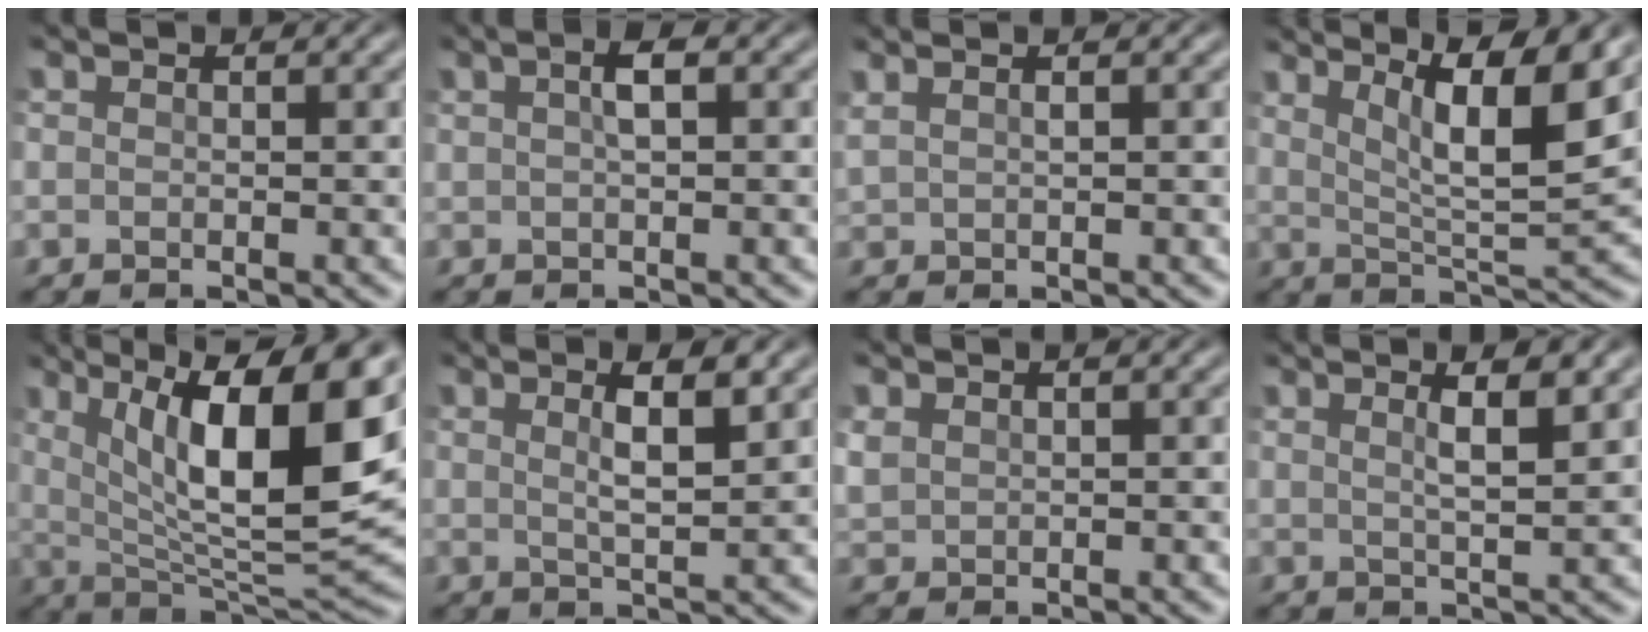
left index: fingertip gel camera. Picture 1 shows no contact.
{"total": 1.9, "force": [0.5, 0.6, 1.8], "torque": [-0.036, 0.006, 0.007]}
{"total": 1.2, "force": [0.8, 0.4, 0.8], "torque": [-0.019, -0.001, 0.018]}
{"total": 9.8, "force": [4.8, 2.1, 8.3], "torque": [-0.126, 0.001, 0.081]}
{"total": 13.1, "force": [3.9, 4.0, 11.8], "torque": [-0.185, -0.008, 0.064]}
{"total": 4.0, "force": [1.7, 0.9, 3.5], "torque": [-0.058, 0.000, 0.026]}
{"total": 1.2, "force": [0.6, 0.8, 0.4], "torque": [-0.017, -0.001, 0.016]}
{"total": 4.3, "force": [2.1, 1.0, 3.5], "torque": [-0.040, 0.010, 0.017]}